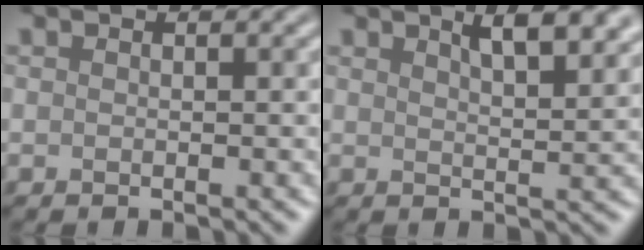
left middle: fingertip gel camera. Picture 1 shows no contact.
{"total": 5.6, "force": [3.6, 1.9, 3.9], "torque": [-0.028, 0.025, 0.037]}